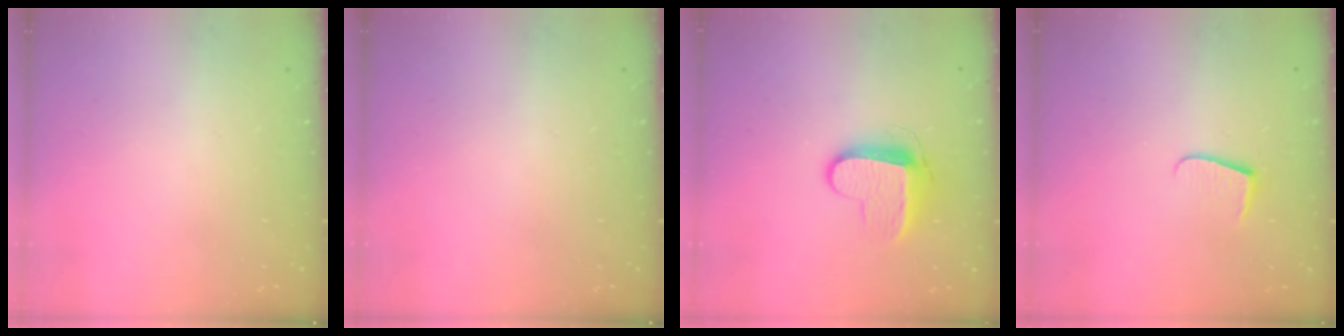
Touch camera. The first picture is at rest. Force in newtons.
{"total": 0.0}
{"total": 9.9, "press": 9.9, "slide": 0.7}
{"total": 6.8, "press": 6.8, "slide": 0.6}